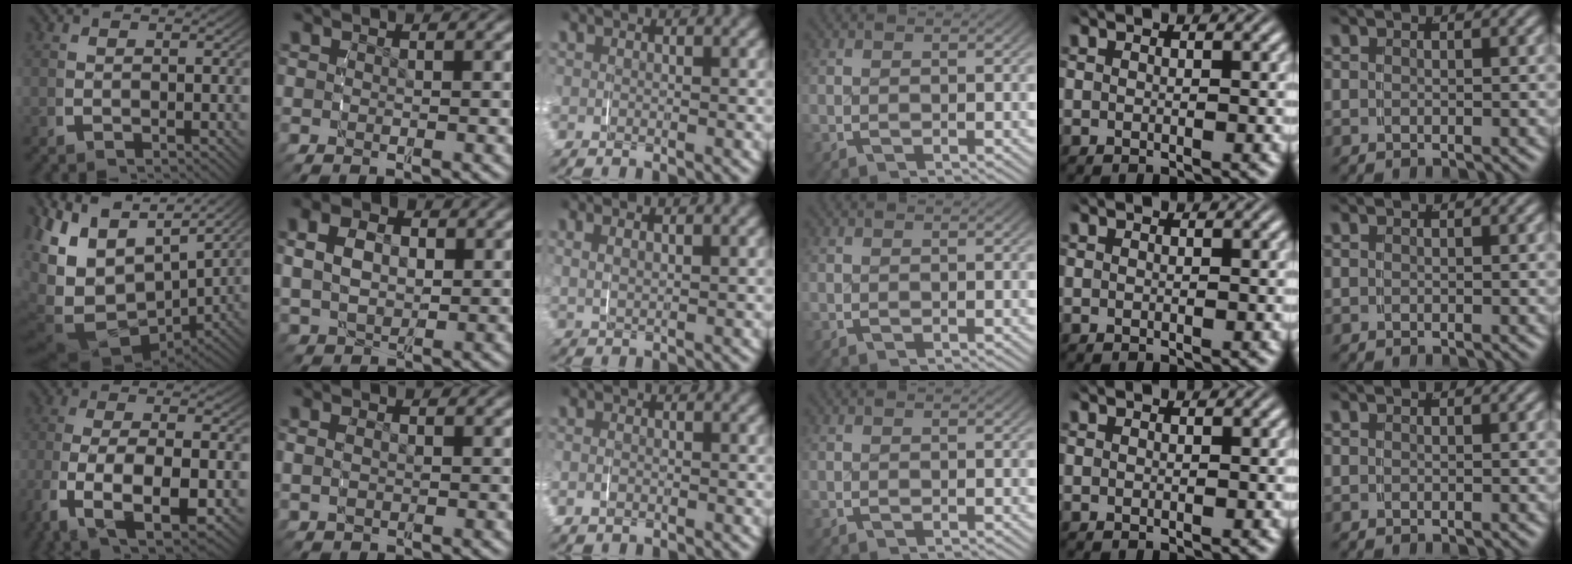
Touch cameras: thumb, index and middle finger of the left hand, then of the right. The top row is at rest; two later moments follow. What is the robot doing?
{"motion": "grasp_and_lifting", "object": "scarf"}